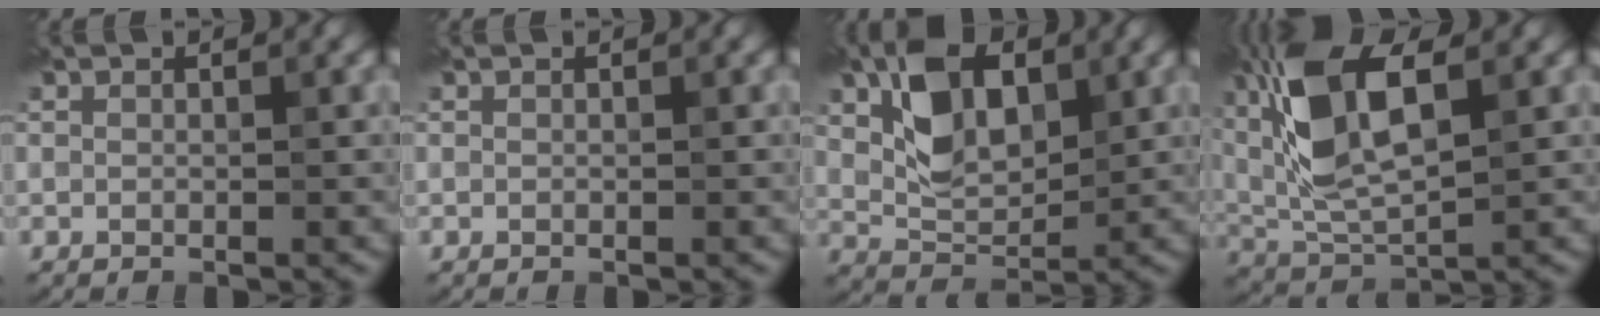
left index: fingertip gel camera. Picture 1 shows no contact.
{"total": 0.0}
{"total": 5.9, "force": [2.1, 3.4, 4.3], "torque": [-0.084, 0.001, 0.037]}
{"total": 9.0, "force": [2.6, 3.5, 7.9], "torque": [-0.171, 0.006, 0.044]}